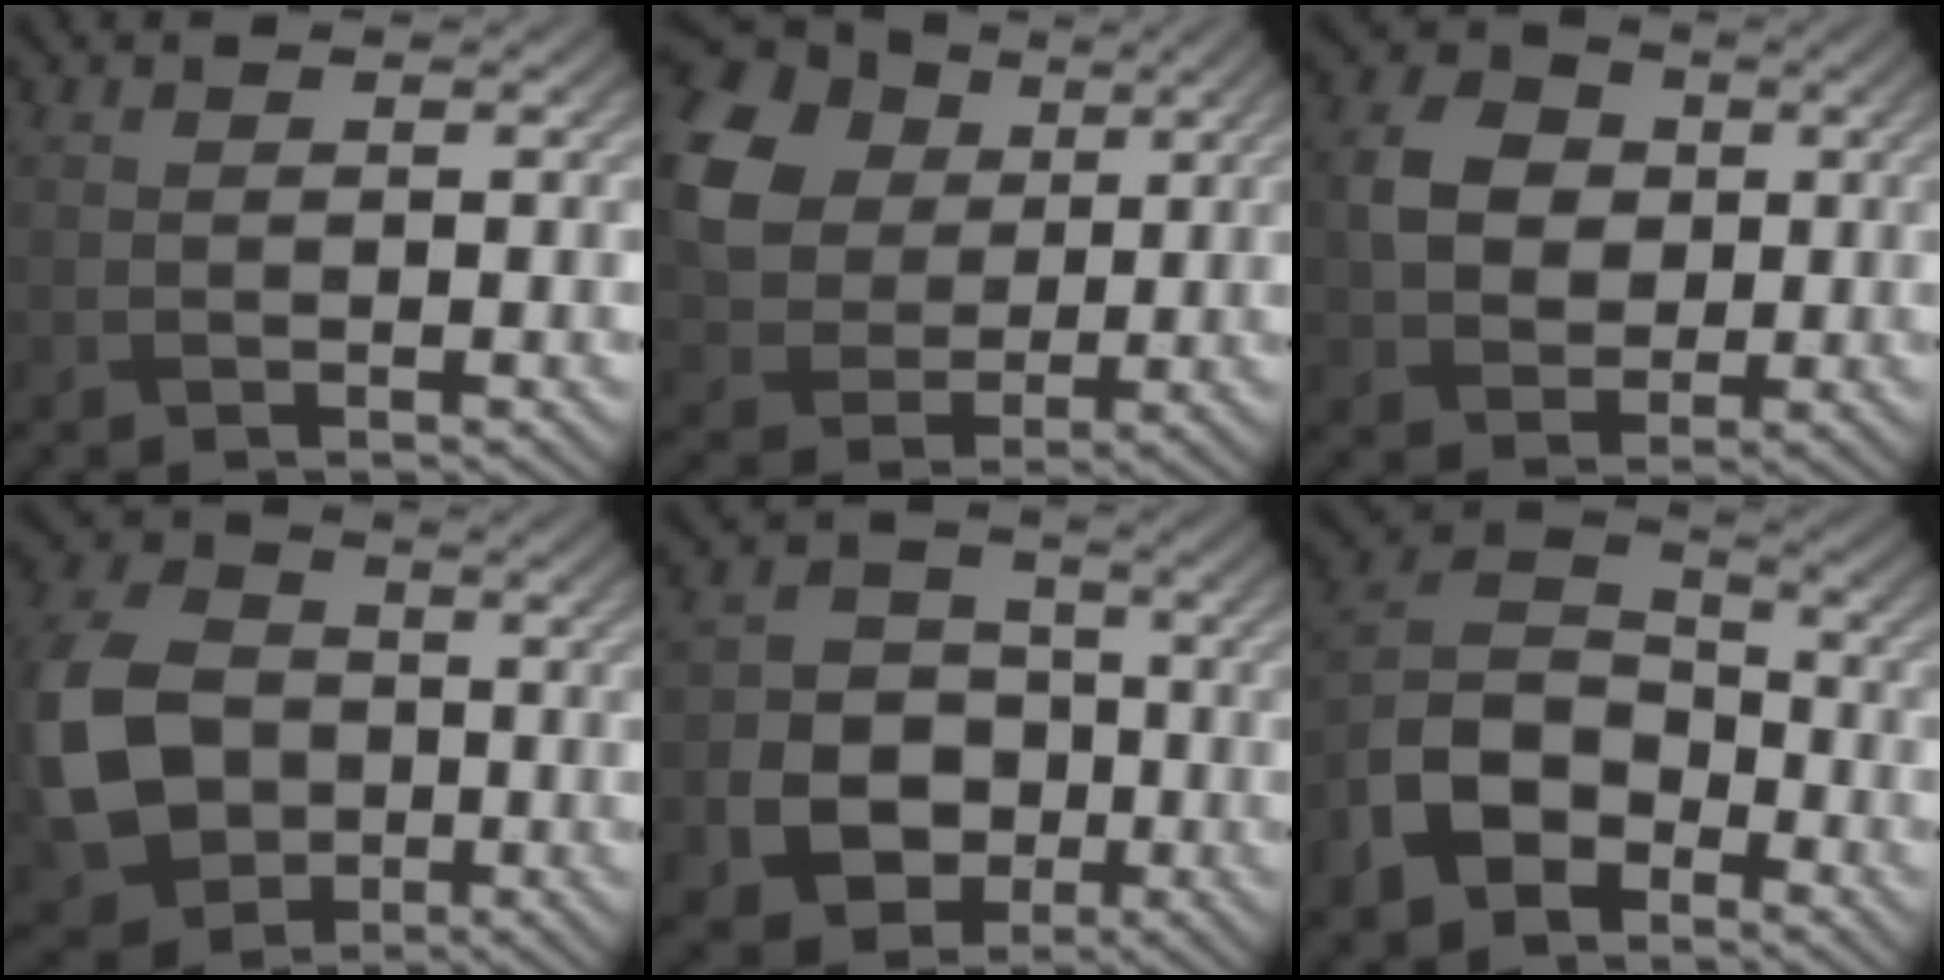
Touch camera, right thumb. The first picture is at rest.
{"total": 14.5, "force": [4.9, 10.9, 8.2], "torque": [-0.227, 0.036, 0.097]}
{"total": 6.3, "force": [0.6, 5.3, 3.3], "torque": [-0.078, 0.007, 0.001]}
{"total": 12.0, "force": [-1.7, 9.7, 6.8], "torque": [-0.175, 0.001, -0.041]}
{"total": 10.4, "force": [-3.2, 9.0, 4.2], "torque": [-0.097, -0.028, -0.088]}
{"total": 9.7, "force": [-5.4, 6.3, 5.0], "torque": [-0.113, -0.006, -0.127]}